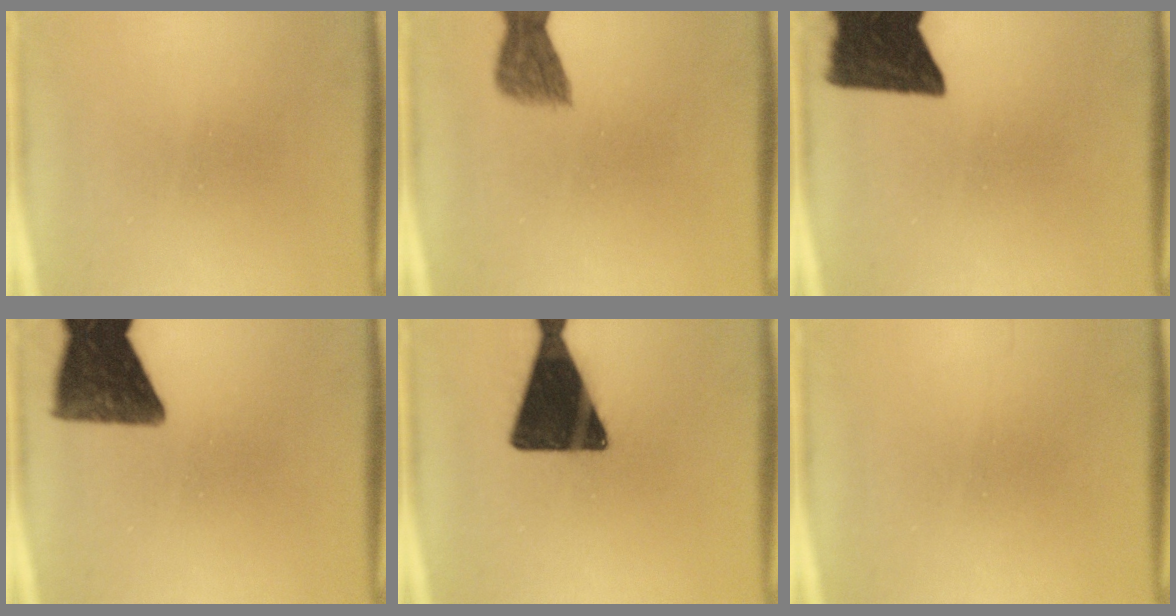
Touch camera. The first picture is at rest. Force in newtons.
{"total": 3.7}
{"total": 14.8}
{"total": 12.4}
{"total": 16.7}
{"total": 1.1}